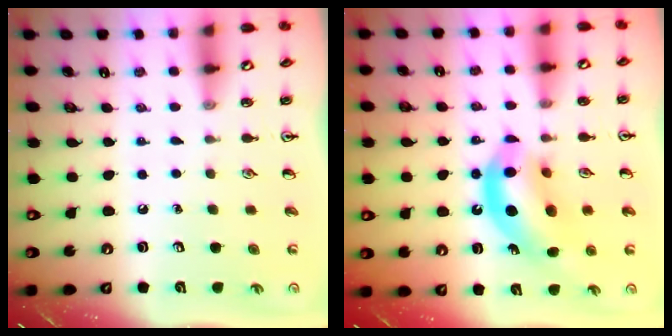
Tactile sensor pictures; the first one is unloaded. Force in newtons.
{"total": 13.1, "press": 12.5, "slide": 4.0}